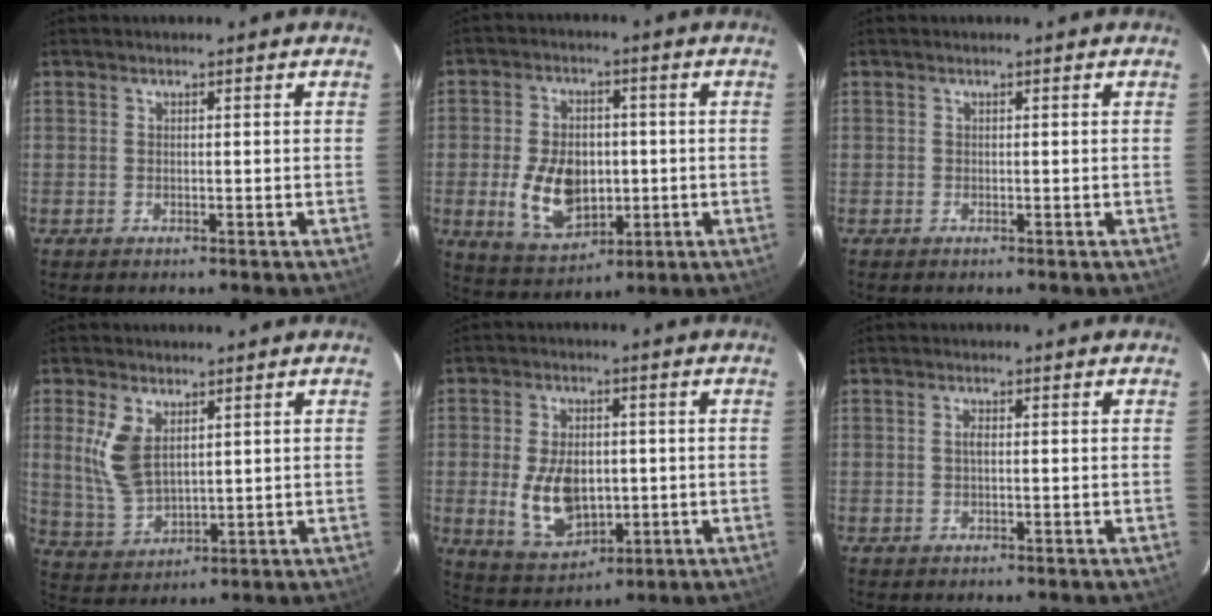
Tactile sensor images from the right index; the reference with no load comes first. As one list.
[{"total": 2.5, "force": [2.2, 1.3, 0.1], "torque": [0.000, -0.002, 0.047]}, {"total": 0.0}, {"total": 8.9, "force": [3.2, 4.8, 6.8], "torque": [-0.141, -0.002, 0.076]}, {"total": 3.1, "force": [2.6, 1.5, 0.7], "torque": [-0.016, -0.006, 0.063]}, {"total": 1.0, "force": [0.0, 0.3, 0.9], "torque": [-0.019, 0.003, -0.003]}]